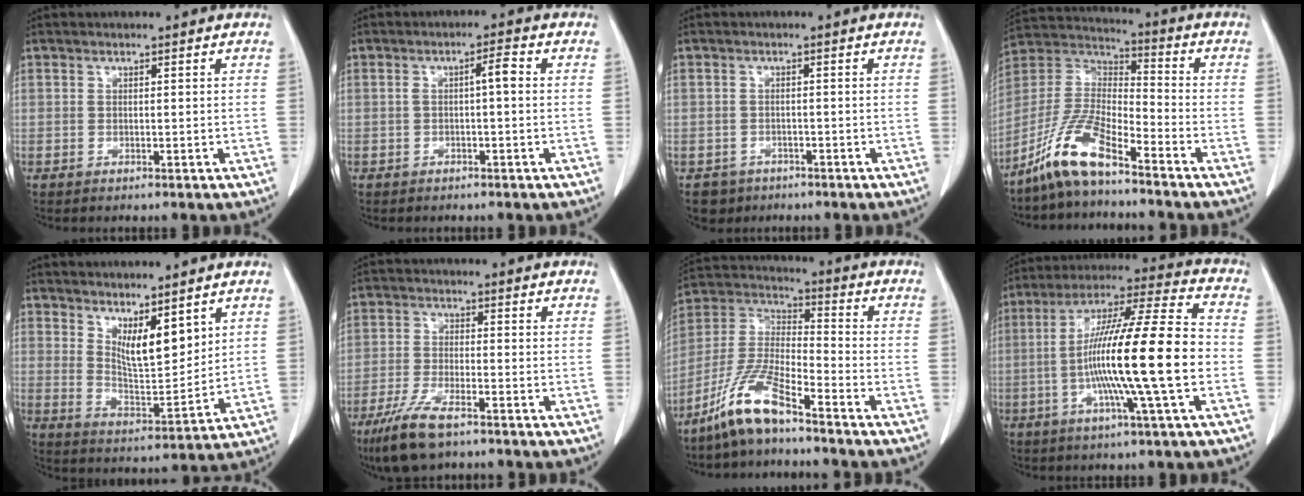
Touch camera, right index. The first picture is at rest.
{"total": 2.7, "force": [0.1, 0.4, 2.6], "torque": [-0.042, 0.011, 0.003]}
{"total": 3.2, "force": [-1.9, 2.5, -0.2], "torque": [-0.005, 0.007, -0.028]}
{"total": 10.9, "force": [-8.1, 1.8, 7.2], "torque": [-0.166, 0.005, -0.159]}
{"total": 7.4, "force": [4.5, 2.1, 5.5], "torque": [-0.103, -0.013, 0.092]}
{"total": 8.1, "force": [-5.6, 1.7, 5.6], "torque": [-0.122, -0.019, -0.100]}
{"total": 10.8, "force": [-8.0, 1.4, 7.1], "torque": [-0.166, -0.009, -0.160]}
{"total": 18.8, "force": [-3.3, -0.2, 18.5], "torque": [-0.323, 0.003, -0.065]}